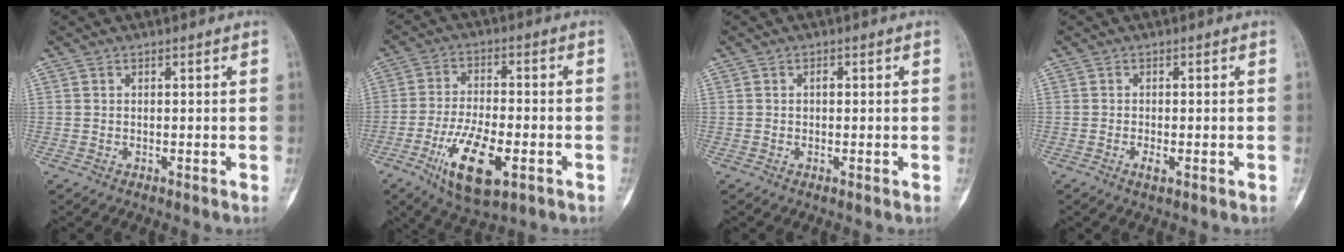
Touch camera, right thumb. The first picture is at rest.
{"total": 13.4, "force": [-5.3, 5.4, 11.0], "torque": [-0.197, 0.009, -0.086]}
{"total": 1.0, "force": [0.1, 0.7, 0.8], "torque": [-0.011, 0.001, -0.001]}
{"total": 1.8, "force": [-0.7, 0.7, 1.5], "torque": [-0.027, -0.001, -0.013]}